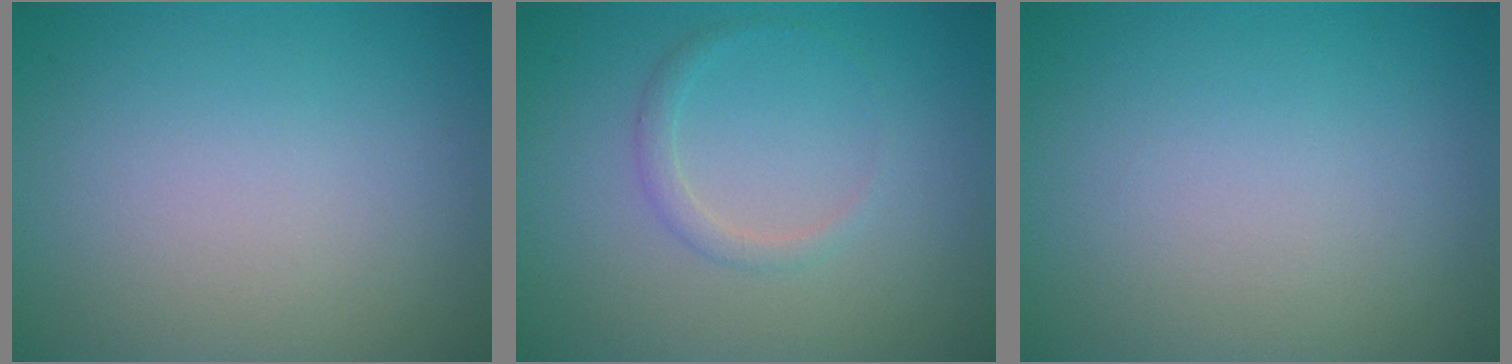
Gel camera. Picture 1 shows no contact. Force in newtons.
{"total": 1.2, "press": 1.2, "slide": 0.1}
{"total": 0.0}